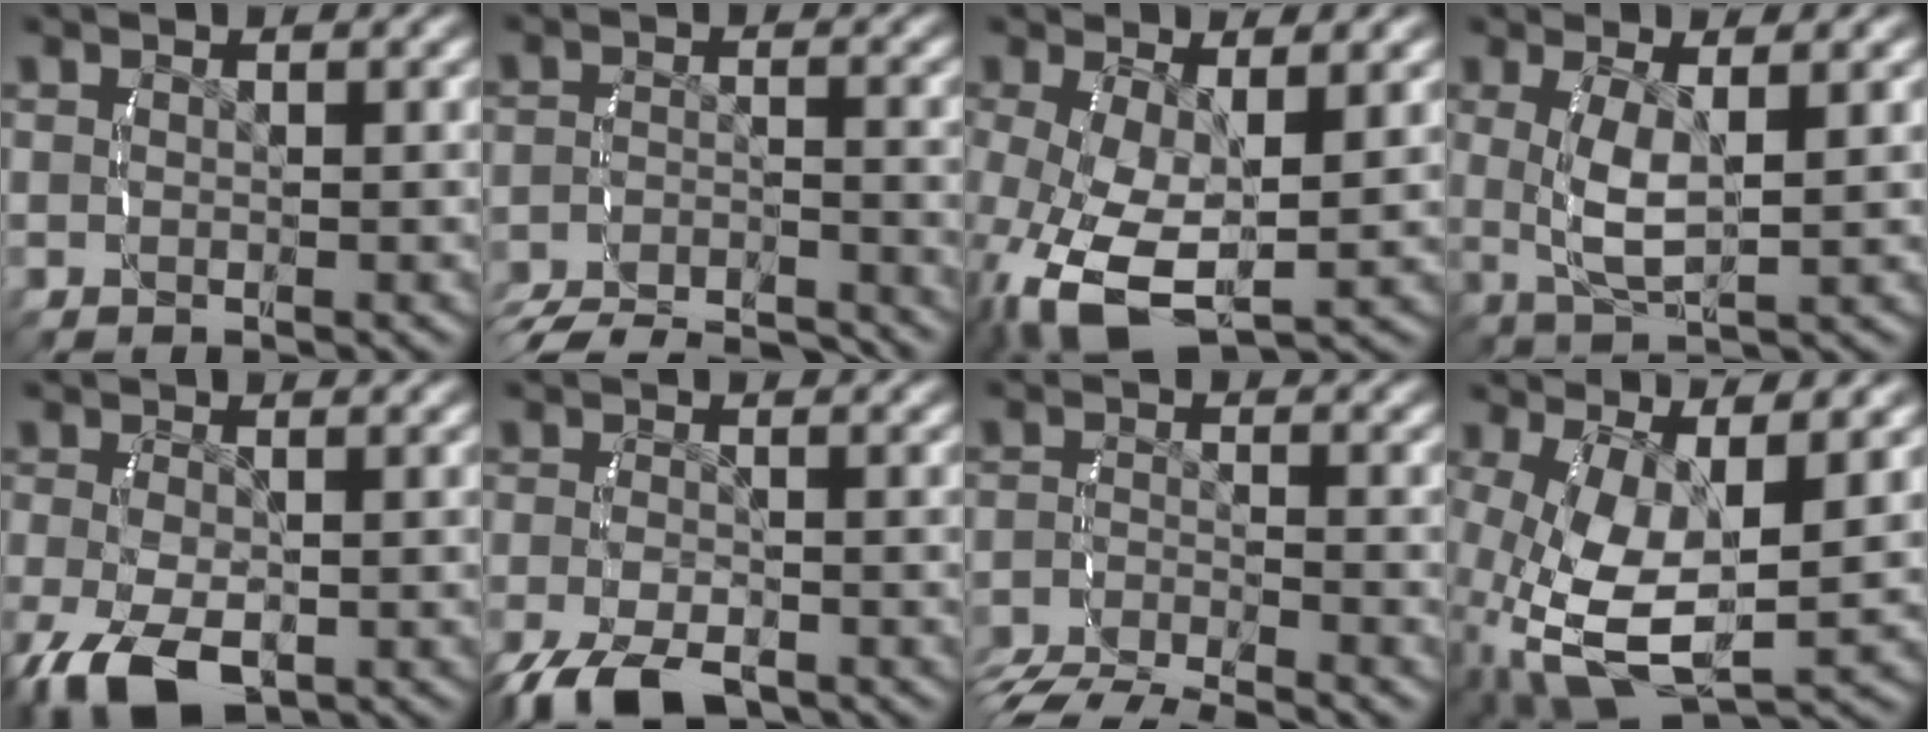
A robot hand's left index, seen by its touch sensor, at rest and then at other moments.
{"total": 11.8, "force": [-11.3, 2.3, 2.2], "torque": [-0.003, -0.023, -0.181]}
{"total": 8.1, "force": [-2.0, 5.1, 6.0], "torque": [-0.155, -0.045, -0.011]}
{"total": 4.9, "force": [0.7, 2.3, 4.3], "torque": [-0.093, -0.013, 0.024]}
{"total": 6.4, "force": [-3.5, 3.4, 4.1], "torque": [-0.099, -0.031, -0.042]}
{"total": 4.7, "force": [-3.4, 2.0, 2.5], "torque": [-0.059, -0.018, -0.050]}
{"total": 8.6, "force": [-8.3, 1.9, 1.6], "torque": [-0.010, -0.021, -0.131]}
{"total": 9.2, "force": [-1.3, 5.4, 7.3], "torque": [-0.173, -0.044, 0.006]}